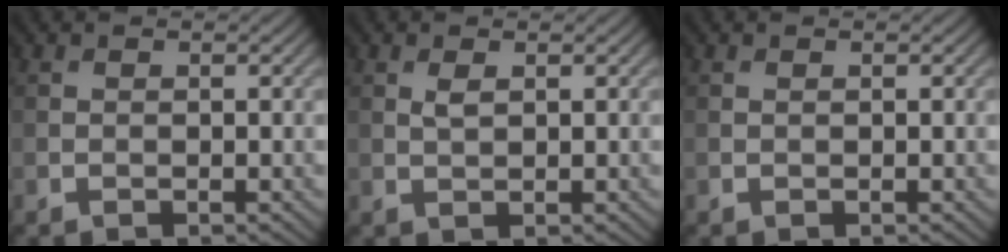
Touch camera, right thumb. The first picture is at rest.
{"total": 1.3, "force": [0.6, 0.5, 1.0], "torque": [-0.026, -0.002, 0.013]}
{"total": 0.0}